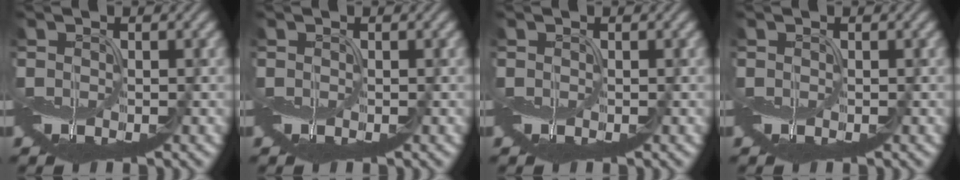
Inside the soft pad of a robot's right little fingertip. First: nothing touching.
{"total": 0.0}
{"total": 0.0}
{"total": 0.0}